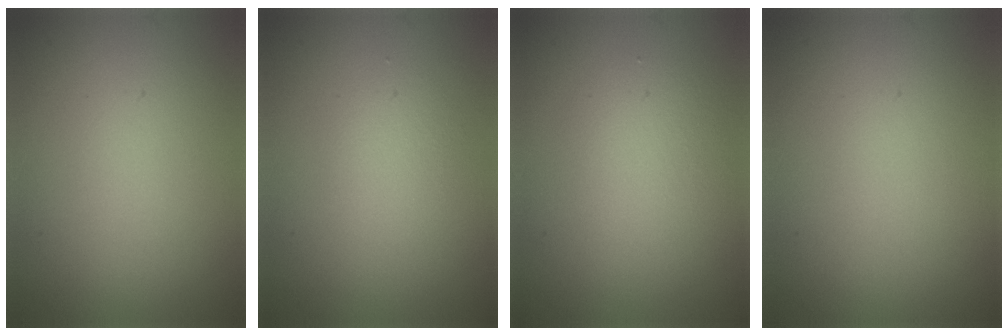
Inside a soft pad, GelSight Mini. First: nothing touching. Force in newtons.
{"total": 1.4, "press": 1.4, "slide": 0.0}
{"total": 2.7, "press": 2.6, "slide": 0.3}
{"total": 0.0}